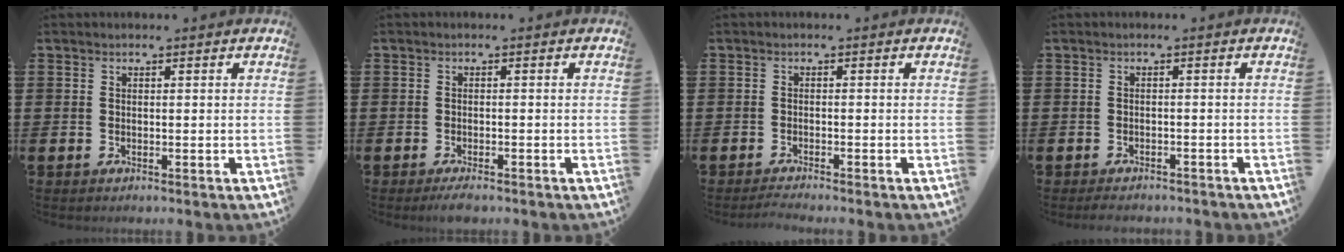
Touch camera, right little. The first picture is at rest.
{"total": 1.3, "force": [-0.9, 0.3, 0.9], "torque": [-0.018, 0.000, -0.019]}
{"total": 1.1, "force": [-0.9, -0.1, 0.5], "torque": [-0.009, -0.001, -0.018]}
{"total": 1.2, "force": [-1.2, 0.2, 0.2], "torque": [-0.008, 0.000, -0.024]}